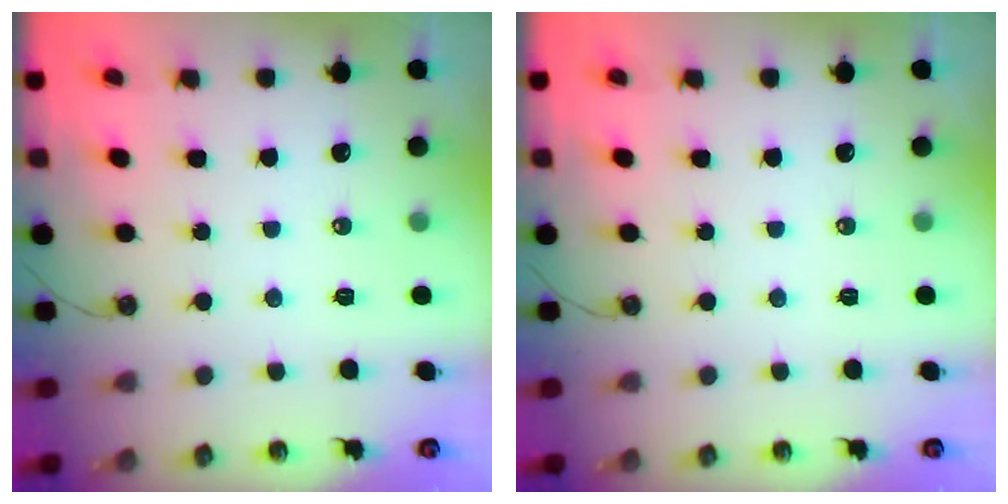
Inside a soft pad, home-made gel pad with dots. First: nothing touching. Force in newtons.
{"total": 0.0}